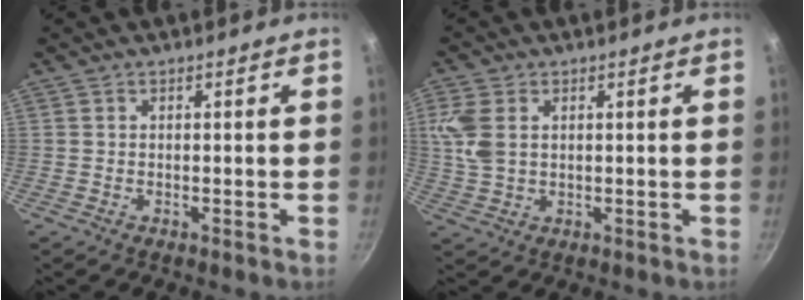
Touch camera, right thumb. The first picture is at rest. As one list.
[{"total": 6.7, "force": [1.6, 4.5, 4.7], "torque": [-0.105, 0.003, 0.034]}]